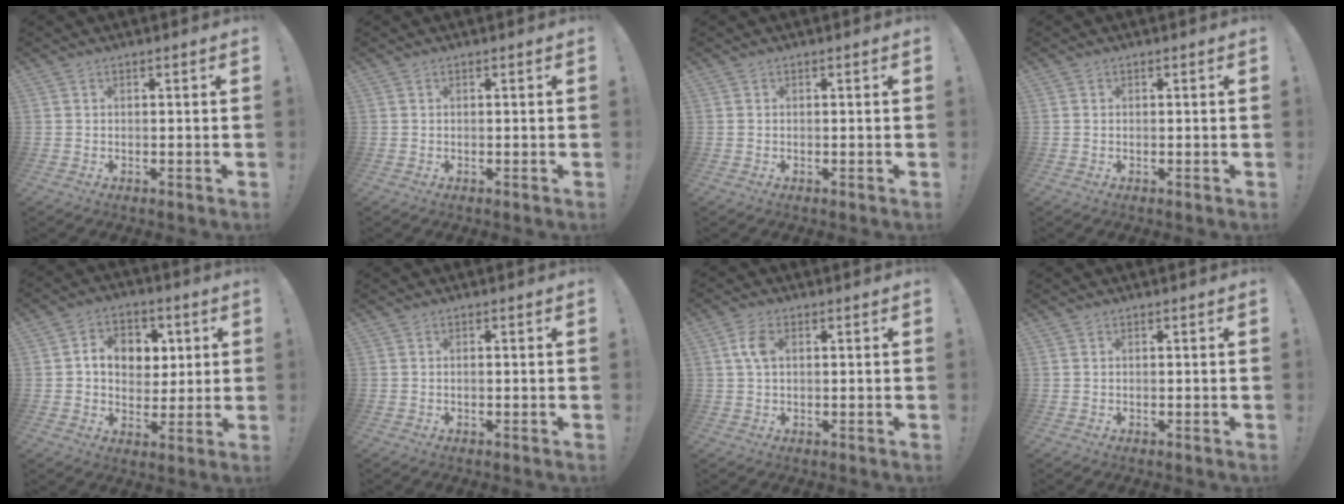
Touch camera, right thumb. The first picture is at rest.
{"total": 0.0}
{"total": 0.0}
{"total": 0.0}
{"total": 10.5, "force": [2.9, 8.7, 5.2], "torque": [-0.079, -0.004, 0.059]}
{"total": 0.0}
{"total": 4.9, "force": [1.0, 2.7, 3.9], "torque": [-0.070, 0.007, 0.018]}
{"total": 0.0}